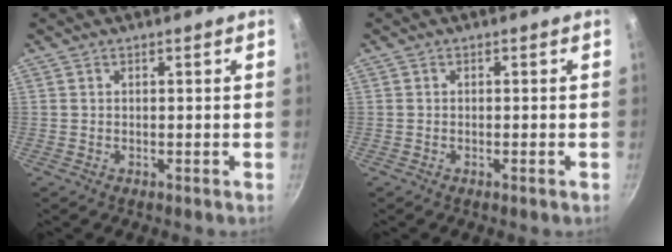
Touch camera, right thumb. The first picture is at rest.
{"total": 0.8, "force": [-0.4, 0.0, 0.7], "torque": [-0.018, 0.004, -0.009]}